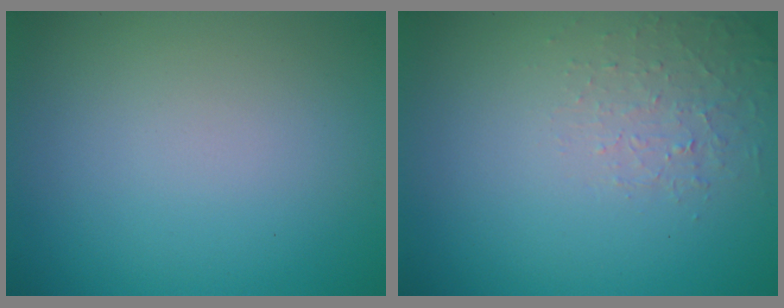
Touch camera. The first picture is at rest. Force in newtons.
{"total": 1.3, "press": 0.4, "slide": 1.2}